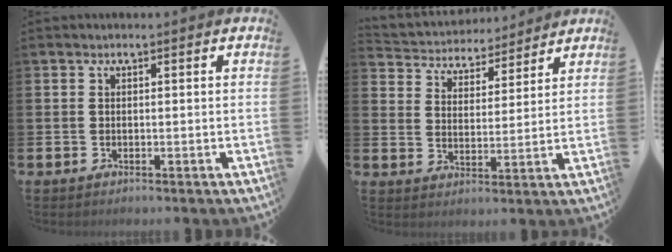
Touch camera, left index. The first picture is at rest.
{"total": 4.6, "force": [4.3, 1.7, -0.2], "torque": [-0.024, -0.035, 0.070]}